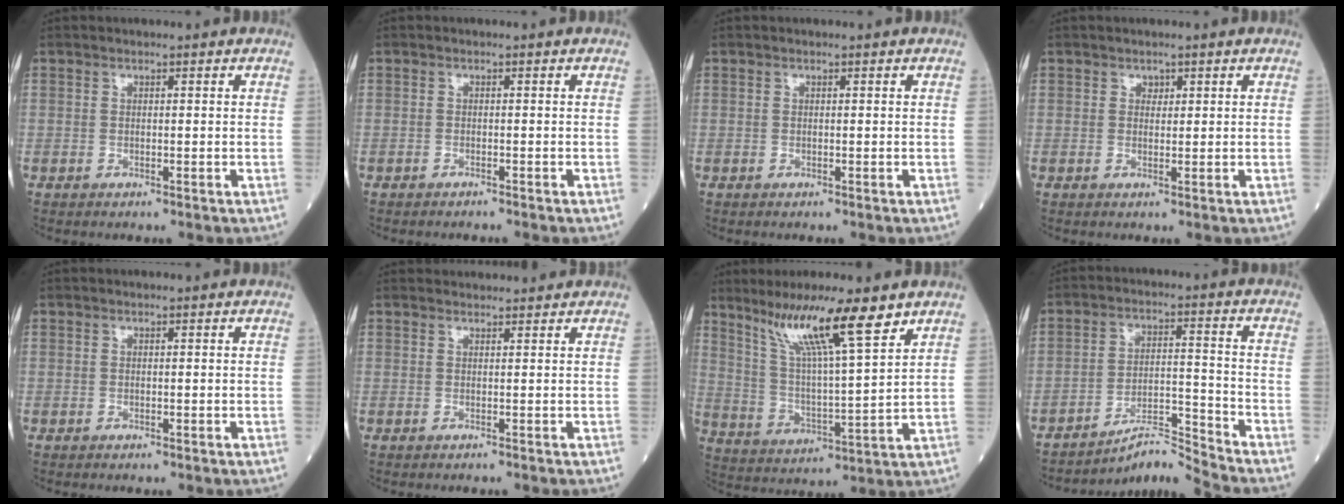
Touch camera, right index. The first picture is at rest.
{"total": 1.2, "force": [-1.1, 0.0, 0.4], "torque": [-0.008, 0.000, -0.015]}
{"total": 0.0}
{"total": 0.9, "force": [0.5, 0.7, 0.3], "torque": [0.001, -0.002, 0.007]}
{"total": 0.0}
{"total": 3.6, "force": [3.5, 0.5, 0.8], "torque": [-0.021, 0.030, 0.039]}
{"total": 13.7, "force": [9.5, 0.4, 10.0], "torque": [-0.183, 0.006, 0.170]}
{"total": 7.2, "force": [-6.8, -2.6, 0.3], "torque": [-0.016, 0.016, -0.117]}